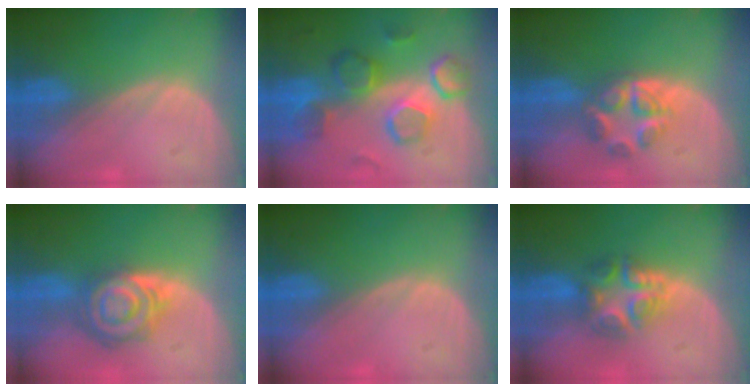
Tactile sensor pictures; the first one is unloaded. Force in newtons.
{"total": 10.2, "press": 9.1, "slide": 4.6}
{"total": 5.9, "press": 5.5, "slide": 2.2}
{"total": 8.0, "press": 7.1, "slide": 3.7}
{"total": 0.0}
{"total": 6.8, "press": 6.2, "slide": 2.9}